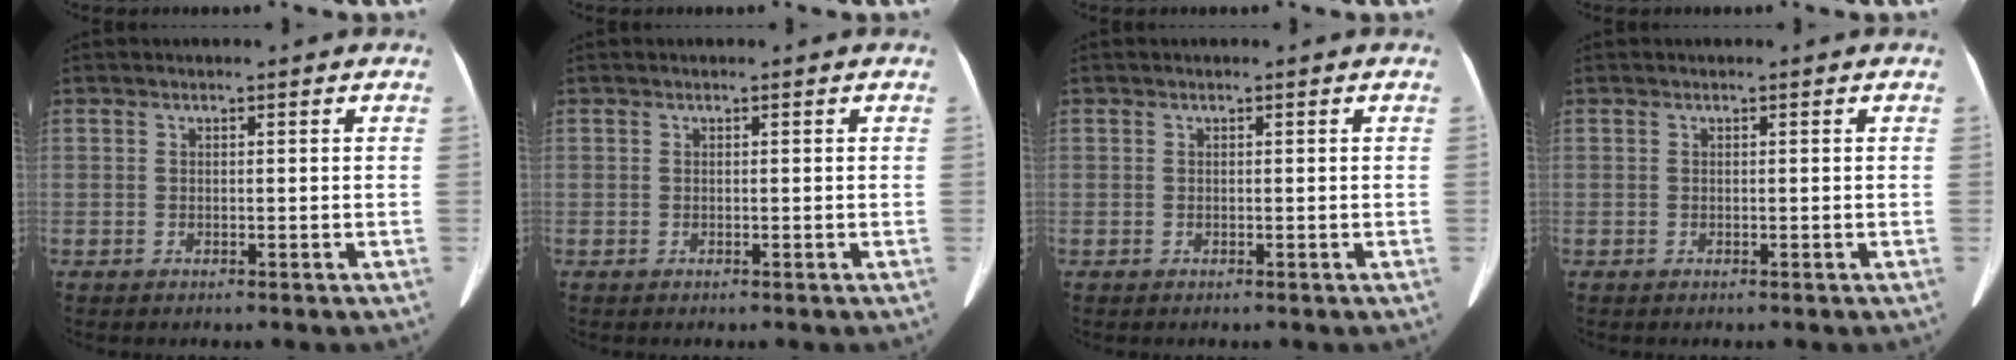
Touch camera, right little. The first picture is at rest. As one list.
[{"total": 0.0}, {"total": 0.0}, {"total": 0.0}]